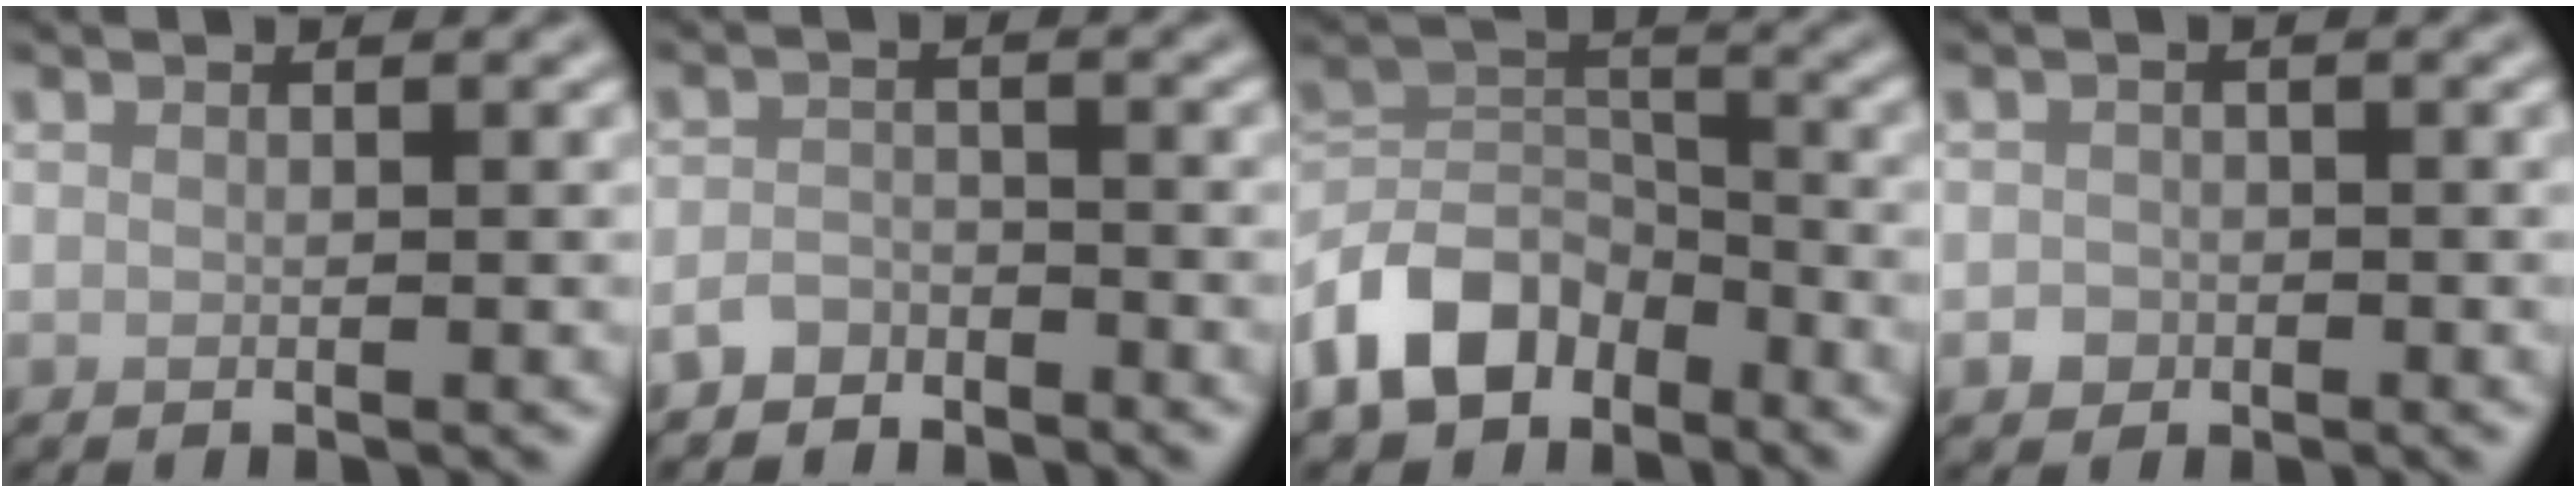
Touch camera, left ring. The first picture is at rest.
{"total": 2.1, "force": [-1.8, 0.9, 0.2], "torque": [-0.001, 0.005, -0.042]}
{"total": 7.7, "force": [-5.0, 4.8, 3.4], "torque": [-0.055, 0.001, -0.107]}
{"total": 1.1, "force": [-0.4, 1.0, 0.2], "torque": [0.005, -0.002, -0.010]}